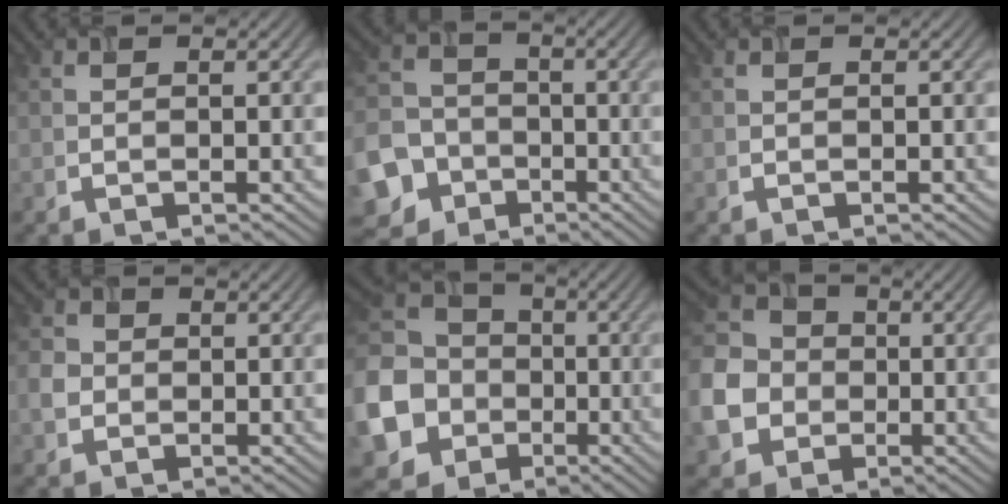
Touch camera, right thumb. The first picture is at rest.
{"total": 11.2, "force": [-5.0, 9.3, 3.8], "torque": [-0.115, -0.049, -0.118]}
{"total": 0.0}
{"total": 2.6, "force": [-0.3, 2.4, 1.0], "torque": [-0.028, 0.002, -0.010]}
{"total": 15.3, "force": [-3.4, 13.5, 6.3], "torque": [-0.223, -0.038, -0.093]}
{"total": 9.4, "force": [-1.8, 8.1, 4.6], "torque": [-0.144, -0.007, -0.037]}